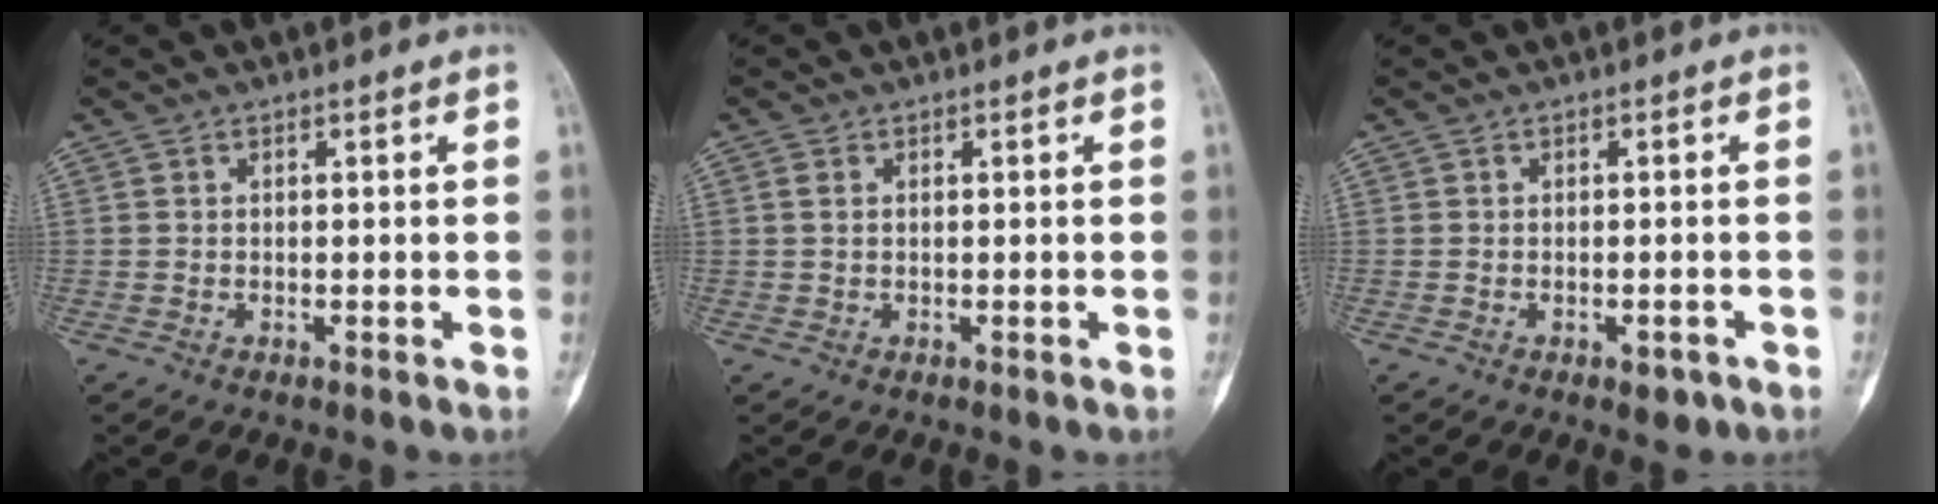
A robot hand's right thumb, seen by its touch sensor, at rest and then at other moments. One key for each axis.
{"total": 0.9, "fx": 0.3, "fy": 0.6, "fz": 0.6, "tx": -0.010, "ty": 0.002, "tz": 0.006}
{"total": 2.4, "fx": -1.3, "fy": 1.1, "fz": 1.7, "tx": -0.016, "ty": 0.009, "tz": -0.009}